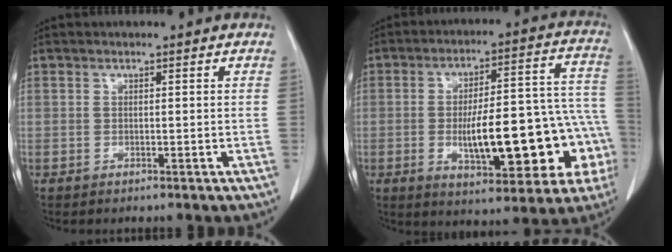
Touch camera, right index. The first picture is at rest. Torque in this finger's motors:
{"motor_torque": [1.65, -0.49, 0.73, 0.21]}